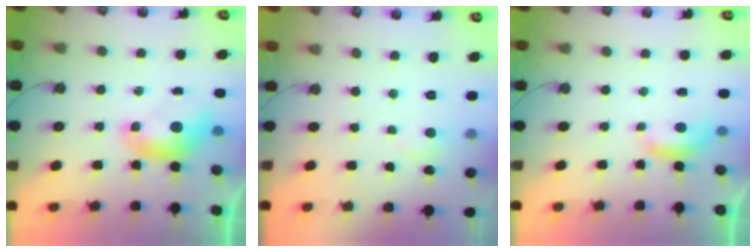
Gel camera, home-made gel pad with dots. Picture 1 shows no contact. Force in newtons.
{"total": 2.9, "press": 2.8, "slide": 0.5}
{"total": 1.5, "press": 1.4, "slide": 0.4}